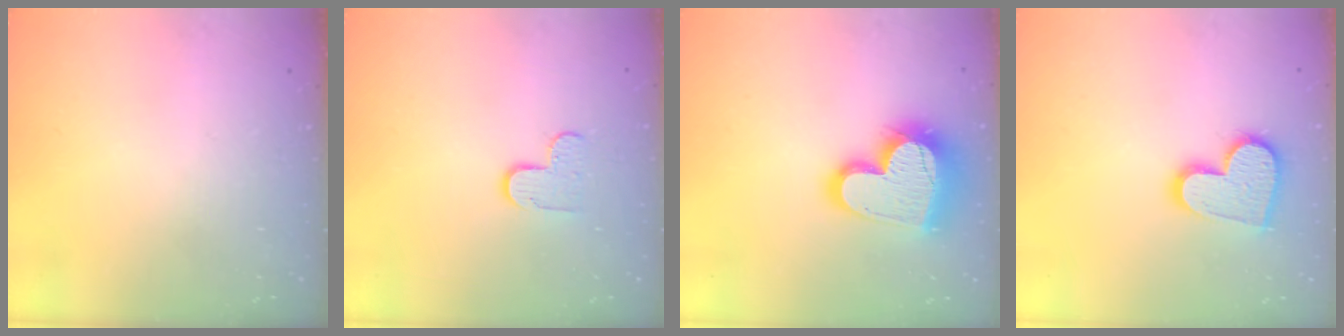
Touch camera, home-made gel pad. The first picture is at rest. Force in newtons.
{"total": 5.7, "press": 5.7, "slide": 0.4}
{"total": 21.2, "press": 21.1, "slide": 1.9}
{"total": 13.8, "press": 13.8, "slide": 1.1}